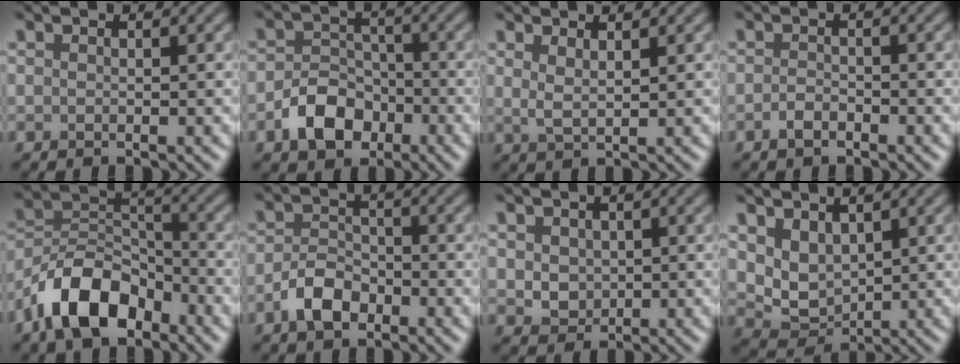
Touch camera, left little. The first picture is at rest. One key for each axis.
{"total": 4.7, "fx": -2.4, "fy": 3.3, "fz": 2.3, "tx": -0.039, "ty": 0.001, "tz": -0.047}
{"total": 1.7, "fx": 1.2, "fy": 0.5, "fz": 1.2, "tx": -0.023, "ty": -0.005, "tz": 0.022}
{"total": 1.4, "fx": -0.9, "fy": 0.6, "fz": 0.8, "tx": -0.016, "ty": 0.001, "tz": -0.019}
{"total": 8.4, "fx": -5.2, "fy": 4.5, "fz": 4.8, "tx": -0.082, "ty": 0.008, "tz": -0.109}
{"total": 3.4, "fx": -1.9, "fy": 2.0, "fz": 1.9, "tx": -0.036, "ty": 0.006, "tz": -0.040}
{"total": 2.6, "fx": 0.7, "fy": 2.2, "fz": 1.3, "tx": -0.032, "ty": 0.001, "tz": 0.015}
{"total": 3.5, "fx": 1.6, "fy": 2.4, "fz": 2.0, "tx": -0.049, "ty": -0.012, "tz": 0.033}